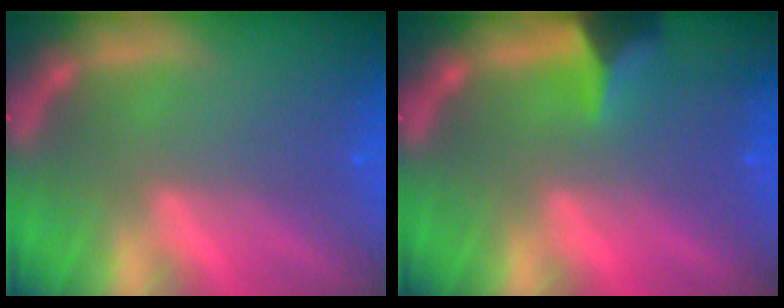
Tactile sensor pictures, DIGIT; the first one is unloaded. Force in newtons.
{"total": 3.5}